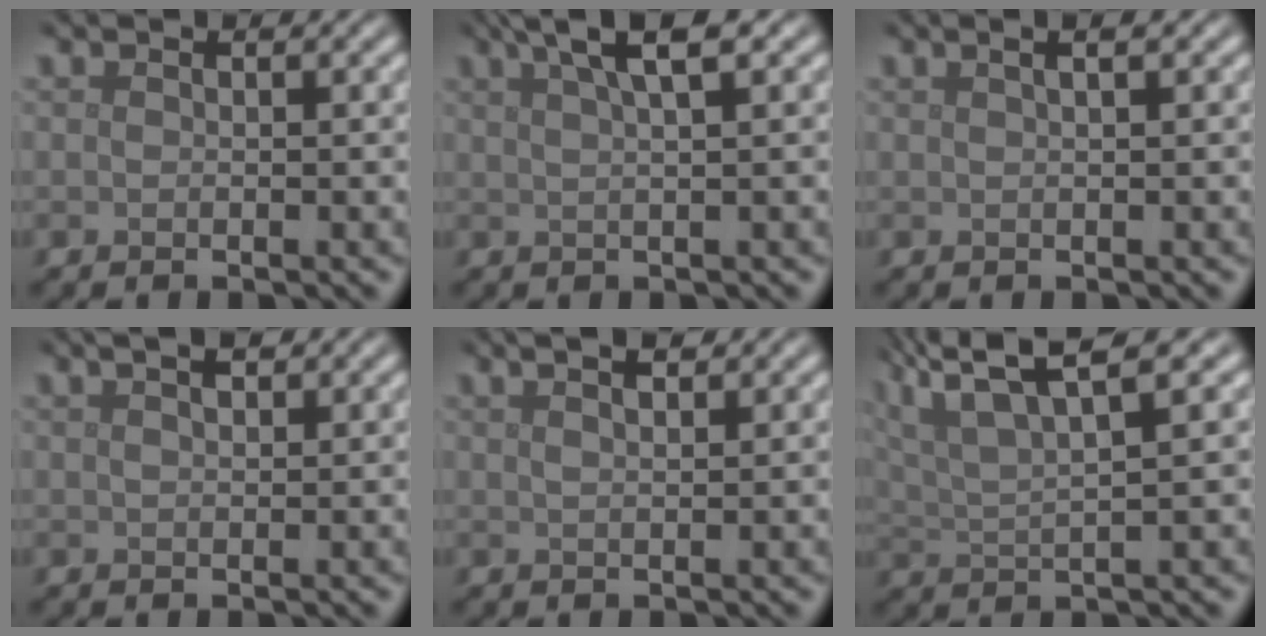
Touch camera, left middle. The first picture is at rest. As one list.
[{"total": 4.9, "force": [3.0, 1.1, 3.8], "torque": [-0.042, 0.016, 0.034]}, {"total": 3.2, "force": [1.6, 1.5, 2.3], "torque": [-0.008, 0.014, -0.005]}, {"total": 2.8, "force": [1.8, 1.1, 1.8], "torque": [-0.019, 0.009, 0.012]}, {"total": 4.3, "force": [2.8, 1.8, 2.8], "torque": [-0.026, 0.029, 0.015]}, {"total": 8.8, "force": [5.1, 2.5, 6.7], "torque": [-0.112, 0.026, 0.079]}]